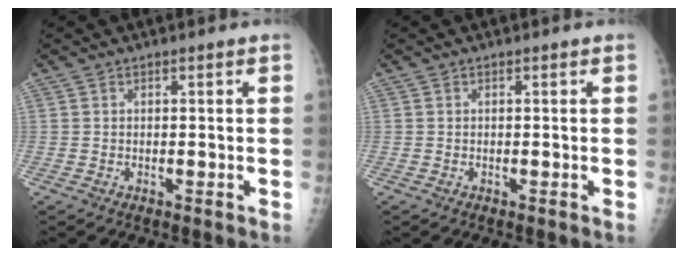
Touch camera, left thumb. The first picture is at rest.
{"total": 0.0}